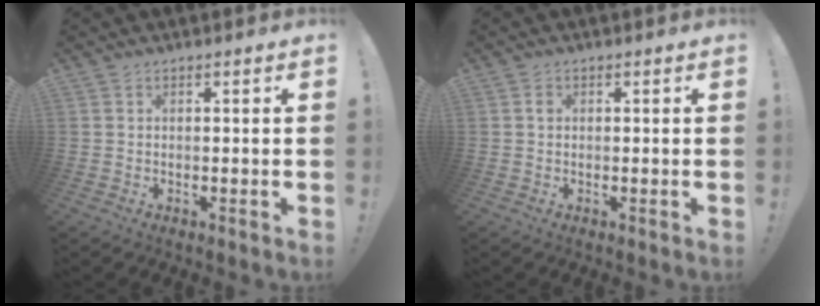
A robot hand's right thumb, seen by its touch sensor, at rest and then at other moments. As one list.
[{"total": 0.9, "force": [0.0, 0.8, 0.5], "torque": [-0.005, 0.002, -0.002]}]